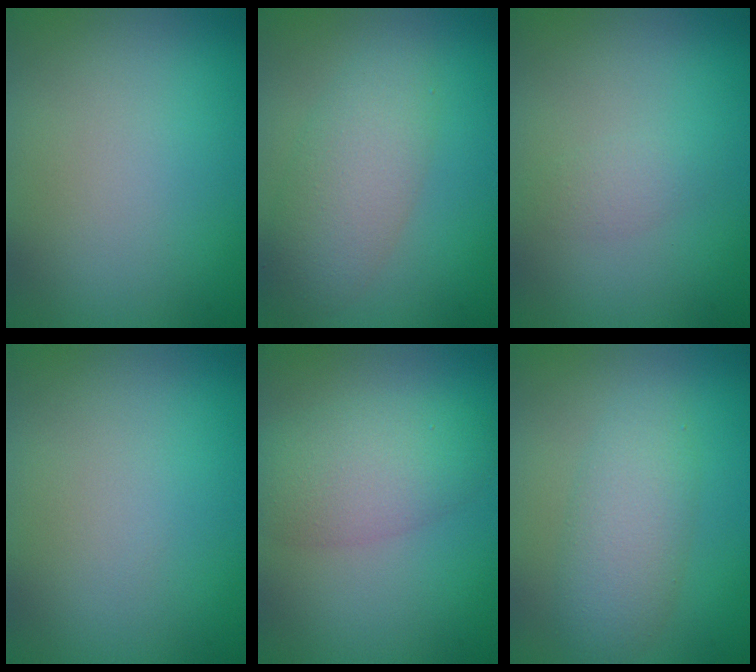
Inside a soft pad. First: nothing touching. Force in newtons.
{"total": 4.5, "press": 4.5, "slide": 0.3}
{"total": 1.2, "press": 1.2, "slide": 0.0}
{"total": 0.0}
{"total": 4.8, "press": 4.8, "slide": 0.2}
{"total": 4.0, "press": 4.0, "slide": 0.2}